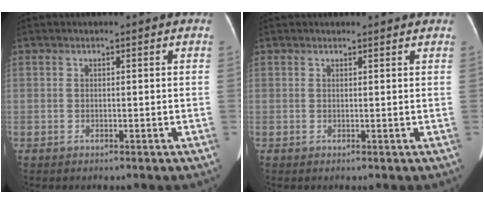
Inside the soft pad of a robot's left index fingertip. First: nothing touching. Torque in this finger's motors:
{"motor_torque": [0.25, -0.54, 0.03, 0.00]}